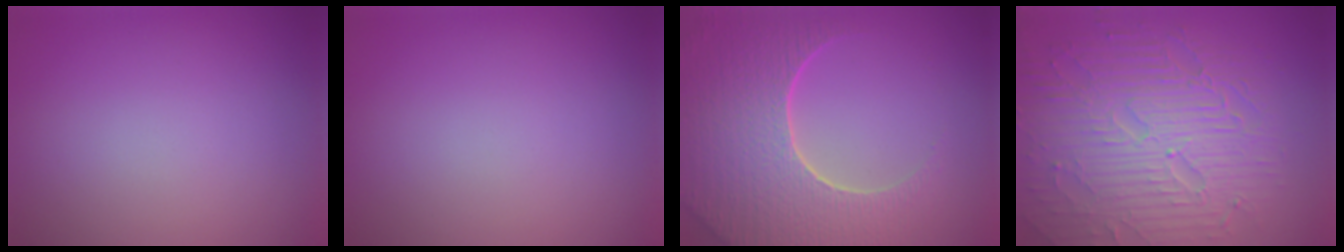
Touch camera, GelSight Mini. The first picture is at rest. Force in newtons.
{"total": 0.0}
{"total": 9.0, "press": 6.2, "slide": 6.5}
{"total": 9.7, "press": 6.5, "slide": 7.2}